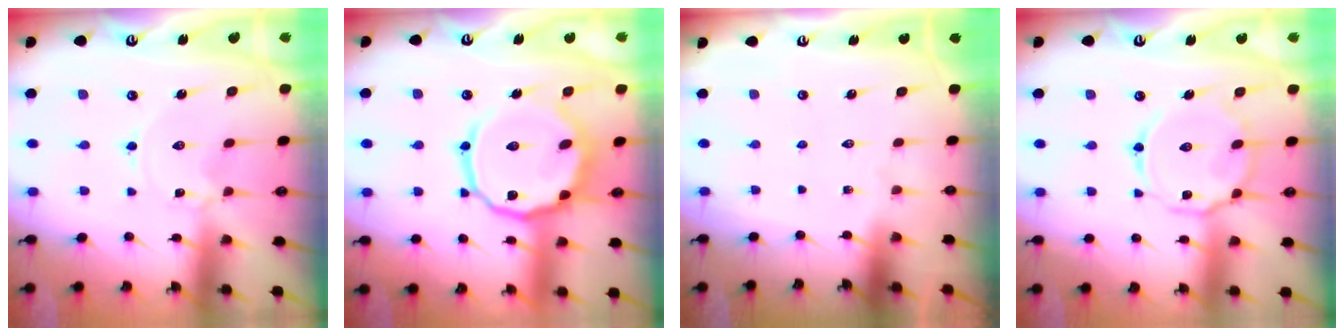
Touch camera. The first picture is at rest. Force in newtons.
{"total": 15.2, "press": 15.1, "slide": 1.5}
{"total": 0.0}
{"total": 11.8, "press": 11.7, "slide": 1.1}